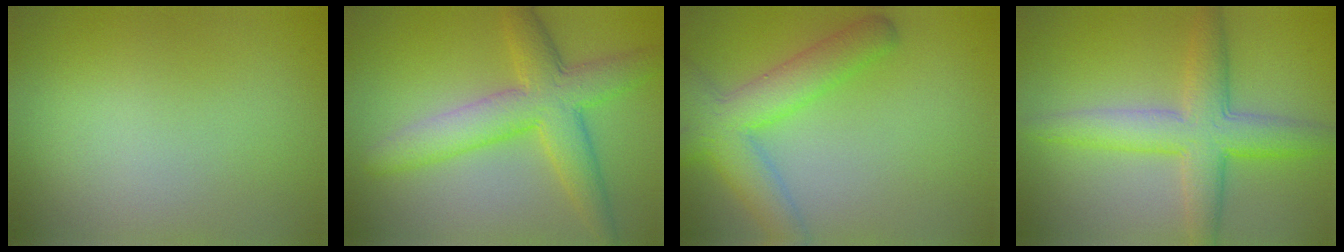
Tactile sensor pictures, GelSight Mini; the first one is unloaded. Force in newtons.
{"total": 6.3, "press": 6.3, "slide": 0.2}
{"total": 4.5, "press": 4.5, "slide": 0.3}
{"total": 5.7, "press": 5.7, "slide": 0.2}